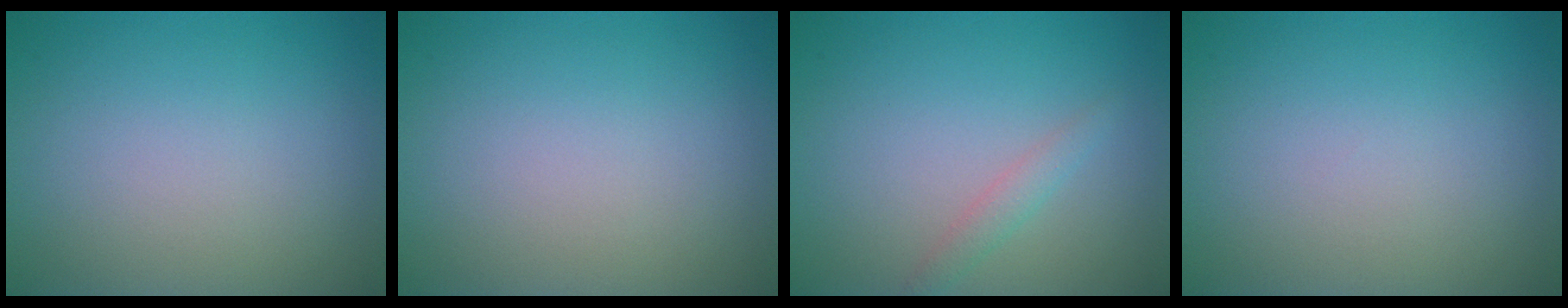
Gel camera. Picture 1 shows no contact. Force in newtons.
{"total": 0.0}
{"total": 1.3, "press": 1.3, "slide": 0.1}
{"total": 0.0}